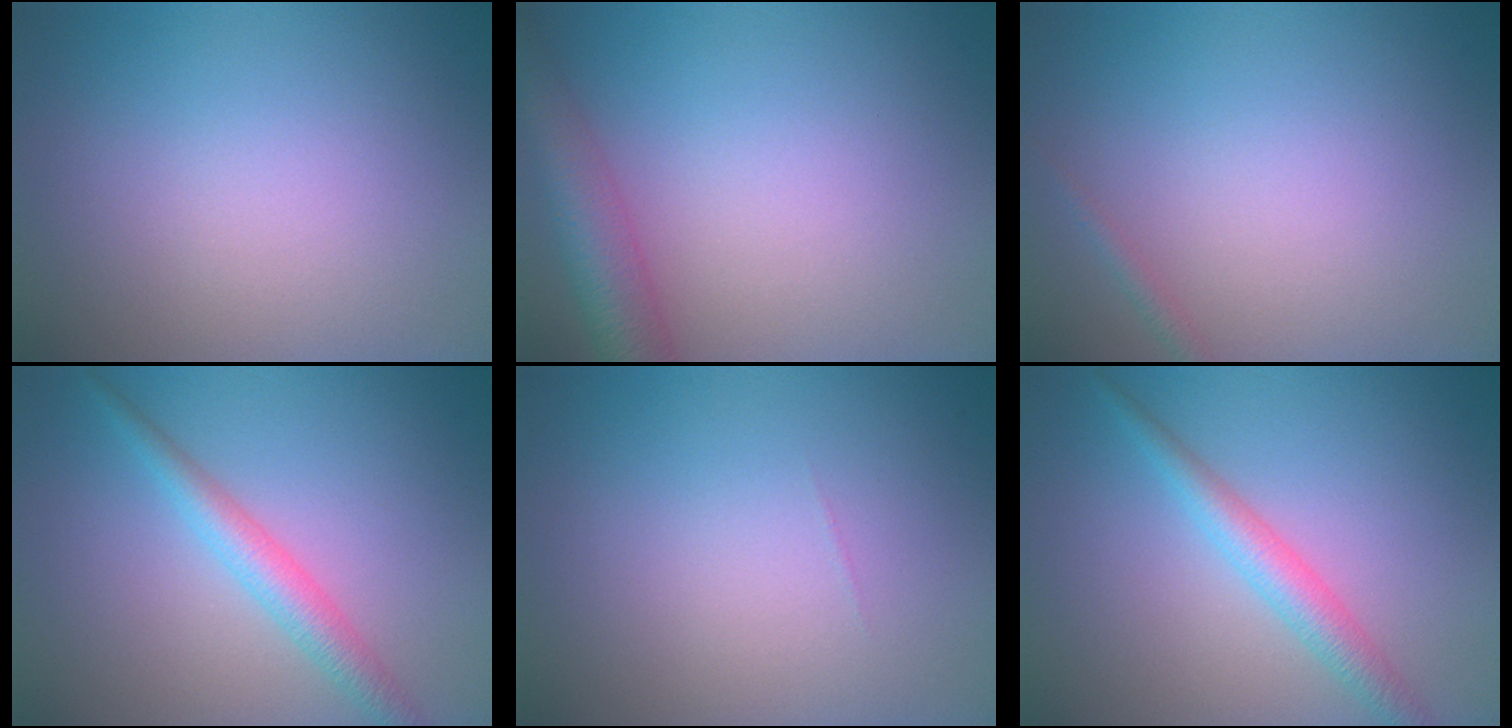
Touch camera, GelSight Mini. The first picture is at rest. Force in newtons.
{"total": 5.1, "press": 5.1, "slide": 0.3}
{"total": 0.8, "press": 0.7, "slide": 0.1}
{"total": 2.8, "press": 2.8, "slide": 0.1}
{"total": 0.0}
{"total": 2.8, "press": 2.8, "slide": 0.1}